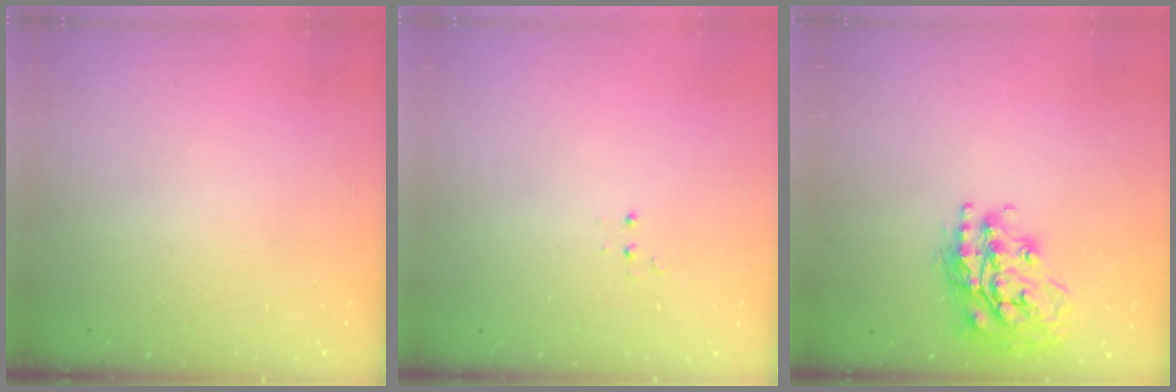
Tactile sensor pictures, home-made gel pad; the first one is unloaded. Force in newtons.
{"total": 3.4, "press": 3.3, "slide": 0.7}
{"total": 19.3, "press": 19.3, "slide": 1.4}